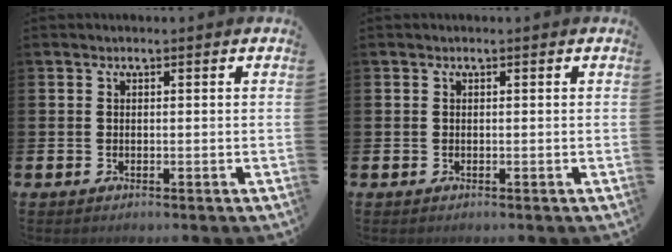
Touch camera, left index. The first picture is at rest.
{"total": 0.0}